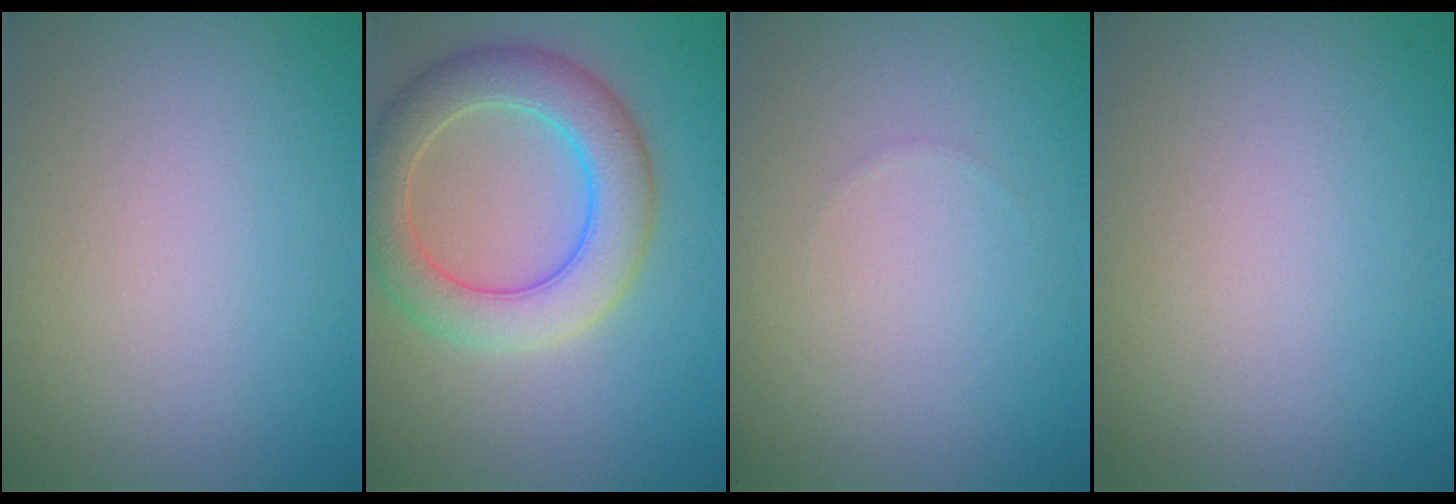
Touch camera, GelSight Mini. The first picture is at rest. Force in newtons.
{"total": 6.2, "press": 6.1, "slide": 0.5}
{"total": 0.0}
{"total": 0.0}